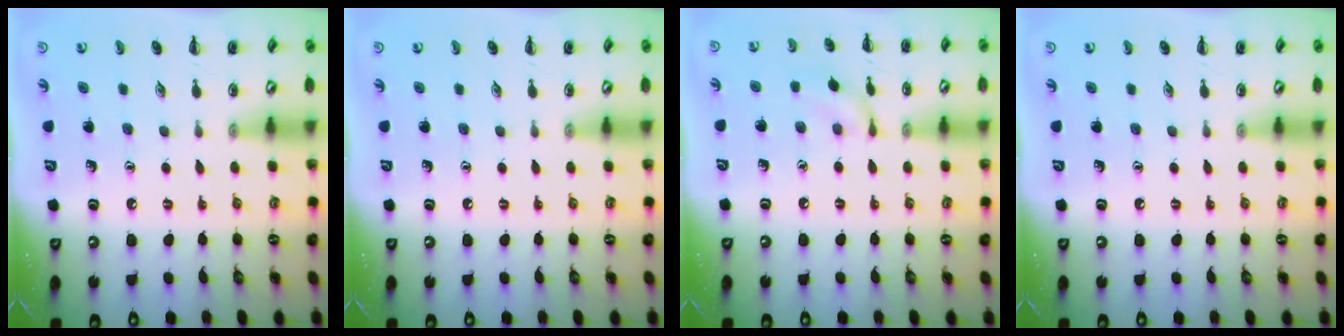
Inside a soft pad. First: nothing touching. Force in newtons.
{"total": 0.0}
{"total": 6.9, "press": 6.8, "slide": 0.9}
{"total": 0.0}